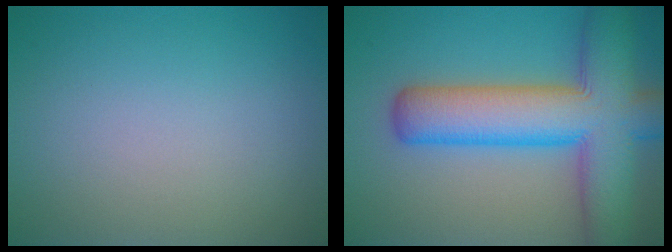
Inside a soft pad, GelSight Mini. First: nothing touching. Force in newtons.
{"total": 11.3, "press": 11.3, "slide": 0.5}